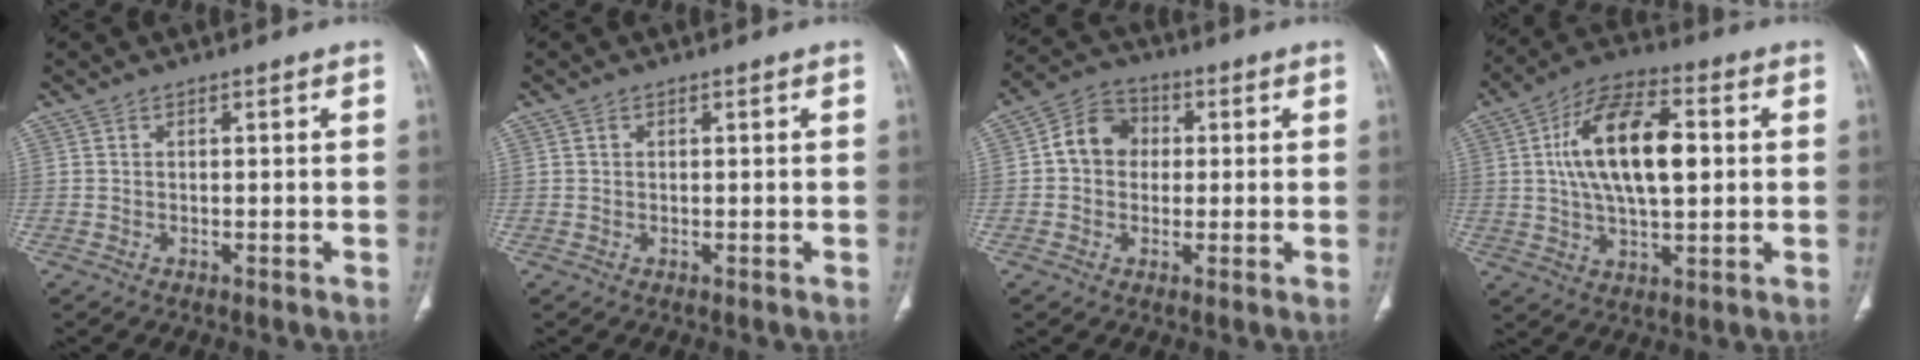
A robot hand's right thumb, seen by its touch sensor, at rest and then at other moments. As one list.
[{"total": 0.5, "force": [0.2, 0.5, 0.2], "torque": [-0.002, 0.001, 0.004]}, {"total": 8.1, "force": [0.6, 6.9, 4.1], "torque": [-0.051, 0.020, -0.001]}, {"total": 17.0, "force": [2.3, 8.1, 14.7], "torque": [-0.252, 0.012, 0.036]}]